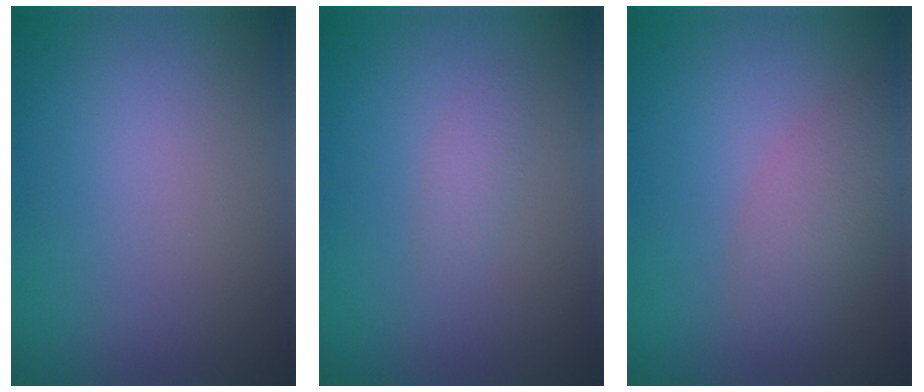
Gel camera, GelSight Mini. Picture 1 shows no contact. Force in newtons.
{"total": 1.1, "press": 1.1, "slide": 0.0}
{"total": 2.9, "press": 2.9, "slide": 0.2}